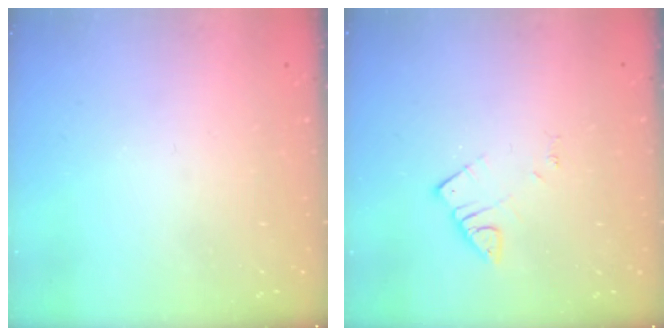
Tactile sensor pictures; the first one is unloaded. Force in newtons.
{"total": 3.4, "press": 3.4, "slide": 0.5}